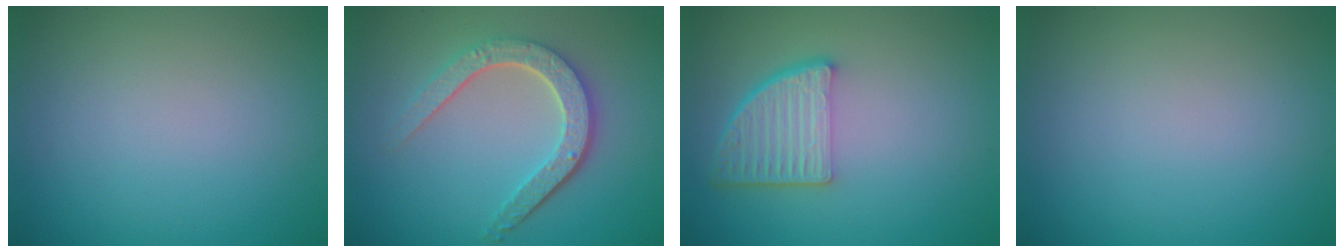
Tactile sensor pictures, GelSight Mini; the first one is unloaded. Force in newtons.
{"total": 4.7, "press": 3.7, "slide": 2.9}
{"total": 5.0, "press": 3.7, "slide": 3.4}
{"total": 0.0}